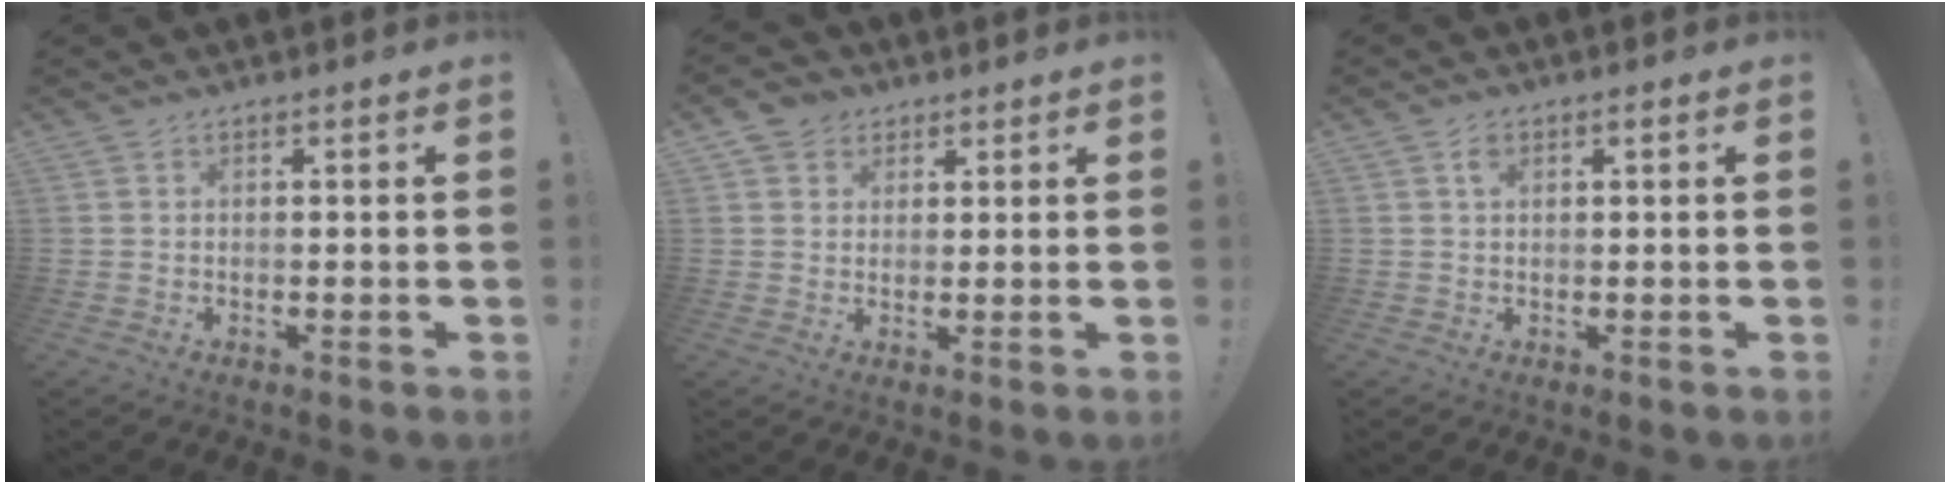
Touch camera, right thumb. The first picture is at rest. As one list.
[{"total": 4.7, "force": [2.4, 4.0, 0.9], "torque": [-0.008, -0.008, 0.045]}, {"total": 1.9, "force": [0.7, 1.2, 1.4], "torque": [-0.016, 0.000, 0.008]}]